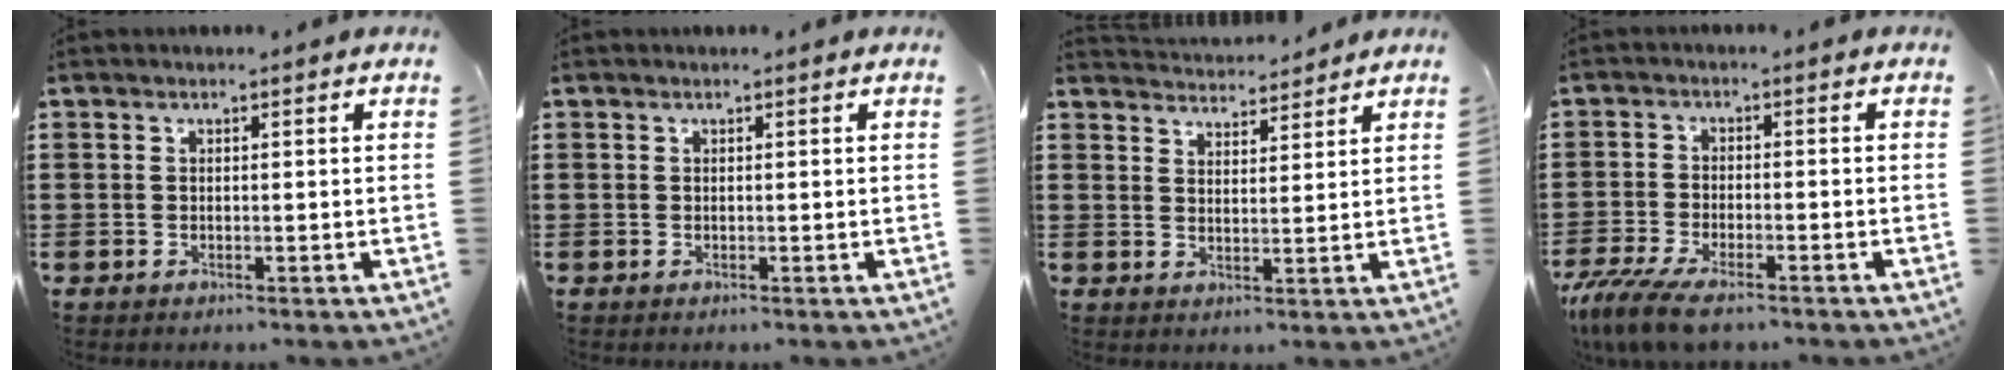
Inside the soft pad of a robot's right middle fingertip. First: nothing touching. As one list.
[{"total": 0.0}, {"total": 3.5, "force": [3.4, 0.2, -0.4], "torque": [-0.002, -0.019, 0.063]}, {"total": 5.9, "force": [-4.8, 1.3, 3.2], "torque": [-0.087, -0.013, -0.097]}]